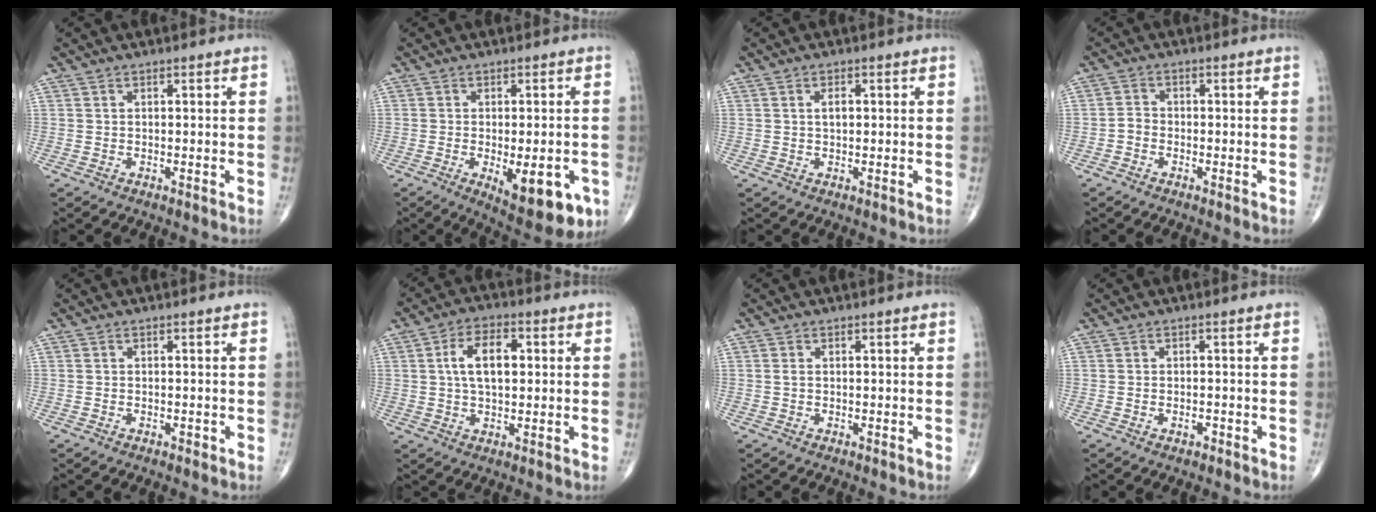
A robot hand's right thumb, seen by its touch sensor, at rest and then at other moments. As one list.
[{"total": 13.1, "force": [-4.4, 5.3, 11.2], "torque": [-0.136, -0.007, -0.044]}, {"total": 1.8, "force": [0.3, 1.0, 1.5], "torque": [-0.023, 0.001, 0.003]}, {"total": 2.0, "force": [-0.9, 1.5, 0.9], "torque": [-0.012, 0.008, -0.024]}, {"total": 0.6, "force": [-0.3, 0.3, 0.3], "torque": [-0.006, 0.001, -0.005]}, {"total": 8.6, "force": [1.3, 4.7, 7.1], "torque": [-0.116, 0.011, 0.019]}, {"total": 0.6, "force": [0.0, 0.4, 0.5], "torque": [-0.012, -0.001, -0.001]}, {"total": 1.3, "force": [-0.7, 0.8, 0.8], "torque": [-0.015, 0.006, -0.010]}]